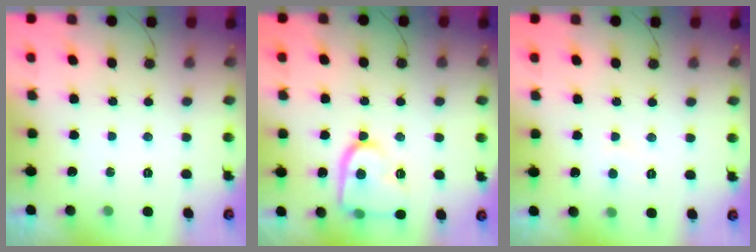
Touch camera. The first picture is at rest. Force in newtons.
{"total": 14.4, "press": 14.3, "slide": 1.3}
{"total": 3.7, "press": 3.7, "slide": 0.4}